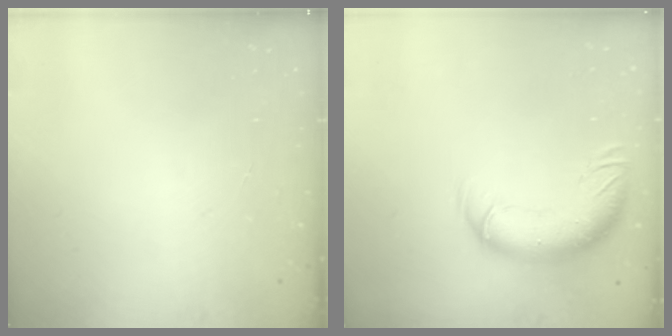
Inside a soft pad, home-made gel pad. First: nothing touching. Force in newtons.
{"total": 13.0, "press": 12.6, "slide": 3.4}